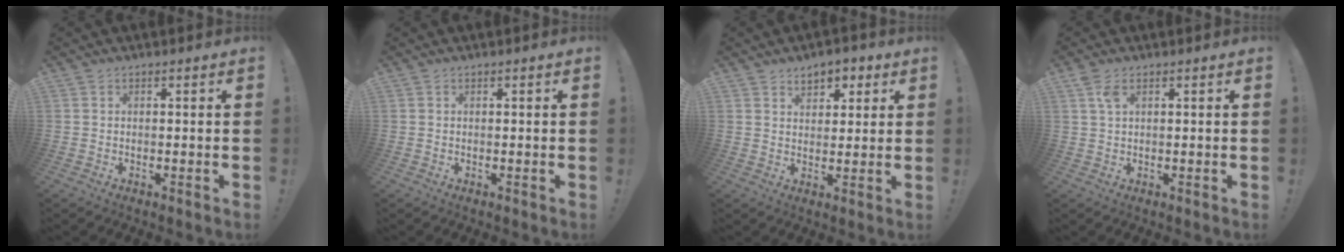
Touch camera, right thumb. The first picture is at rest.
{"total": 0.0}
{"total": 5.8, "force": [3.3, 4.1, 2.5], "torque": [-0.029, -0.011, 0.058]}
{"total": 3.3, "force": [1.5, 1.5, 2.6], "torque": [-0.051, 0.001, 0.028]}